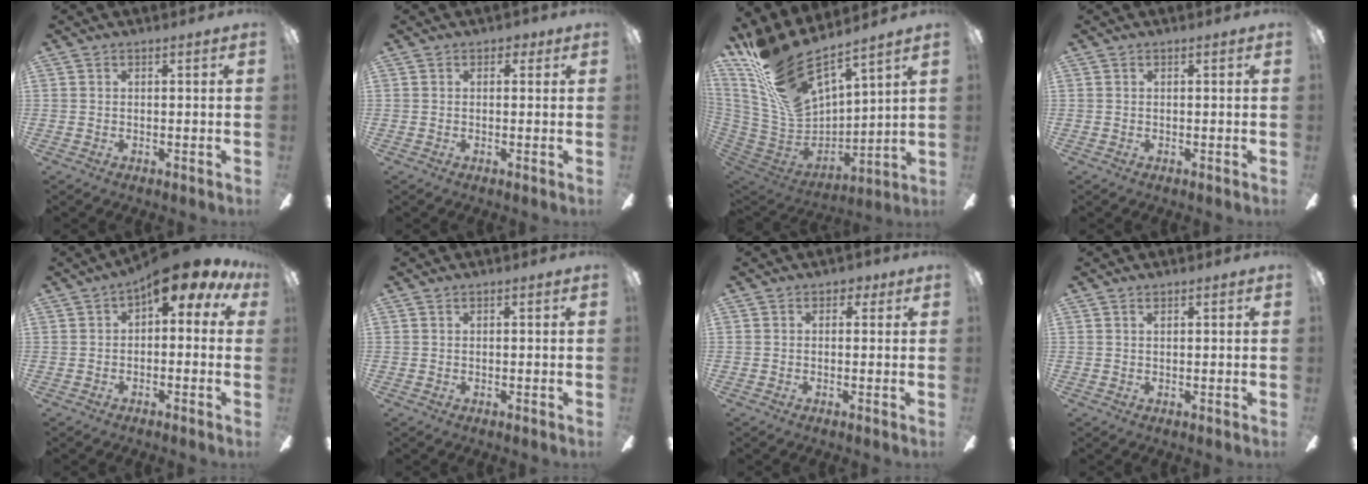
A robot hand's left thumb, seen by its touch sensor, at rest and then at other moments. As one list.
[{"total": 1.5, "force": [0.4, 1.3, 0.7], "torque": [0.003, 0.000, 0.002]}, {"total": 19.4, "force": [15.5, 6.5, 9.8], "torque": [-0.217, -0.121, 0.279]}, {"total": 0.0}, {"total": 8.2, "force": [4.3, 3.5, 6.0], "torque": [-0.081, -0.022, 0.070]}, {"total": 0.0}, {"total": 1.8, "force": [0.4, 1.6, 0.8], "torque": [0.000, 0.001, 0.005]}, {"total": 0.7, "force": [0.6, 0.3, 0.3], "torque": [-0.007, 0.001, 0.011]}]